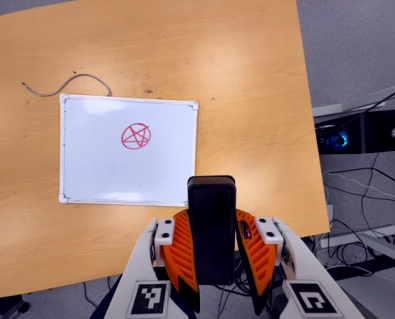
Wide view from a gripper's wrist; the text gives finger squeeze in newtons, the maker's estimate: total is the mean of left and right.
{"total": 9.3, "left": 7.5, "right": 11.1}